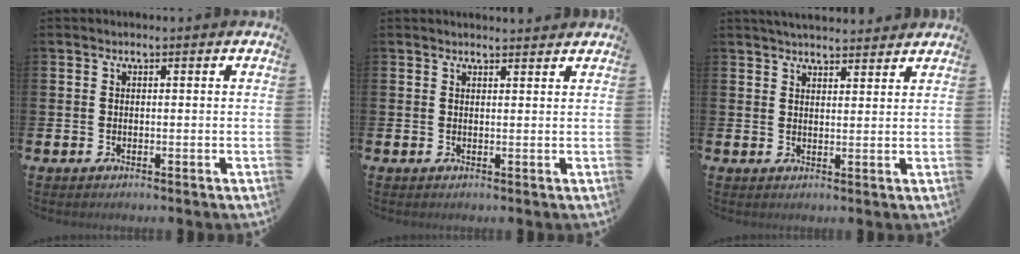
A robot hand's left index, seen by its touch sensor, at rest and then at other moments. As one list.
[{"total": 1.6, "force": [1.6, 0.0, 0.0], "torque": [0.007, -0.011, 0.026]}, {"total": 3.7, "force": [3.6, 0.4, 0.3], "torque": [-0.003, -0.018, 0.065]}]